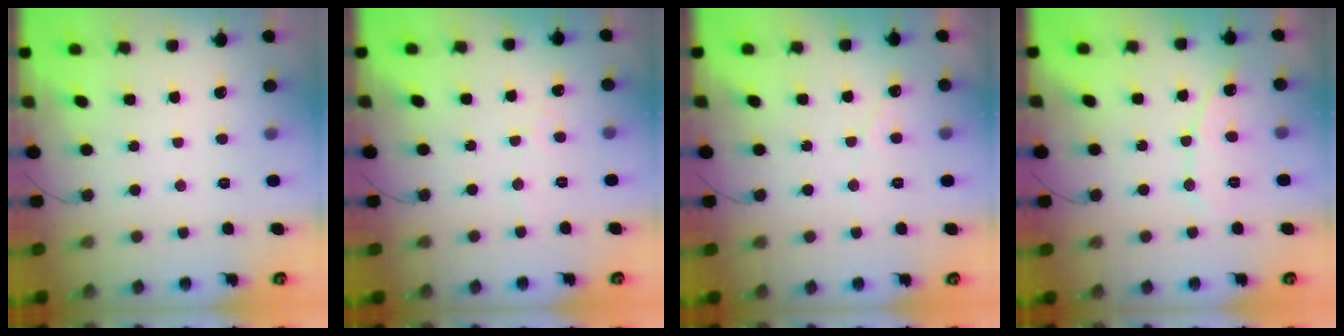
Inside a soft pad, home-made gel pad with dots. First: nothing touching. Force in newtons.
{"total": 2.4, "press": 2.4, "slide": 0.2}
{"total": 2.7, "press": 2.7, "slide": 0.0}
{"total": 7.0, "press": 7.0, "slide": 0.6}